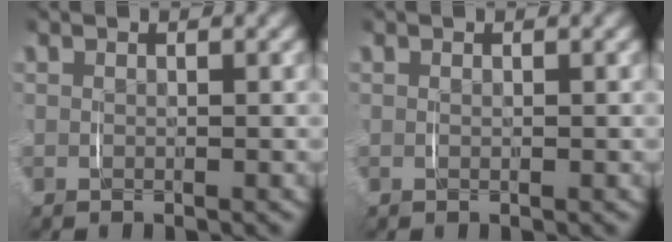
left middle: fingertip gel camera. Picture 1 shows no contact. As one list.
[{"total": 0.0}]